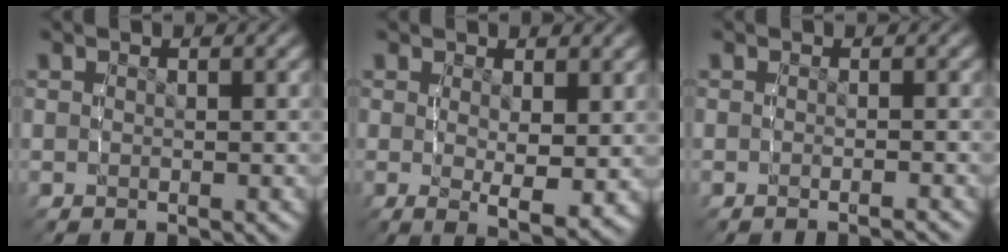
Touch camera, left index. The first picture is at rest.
{"total": 3.7, "force": [0.1, 0.6, 3.7], "torque": [-0.043, -0.016, 0.008]}
{"total": 1.1, "force": [-0.9, 0.5, 0.5], "torque": [-0.009, 0.009, -0.018]}